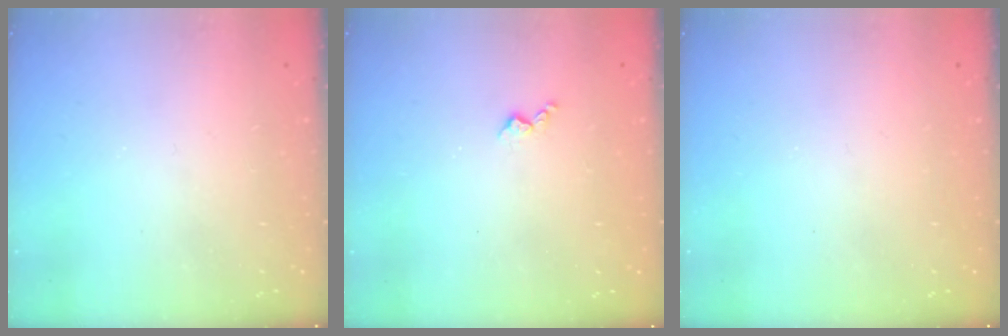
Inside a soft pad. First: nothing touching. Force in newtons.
{"total": 3.3, "press": 3.2, "slide": 0.6}
{"total": 0.0}